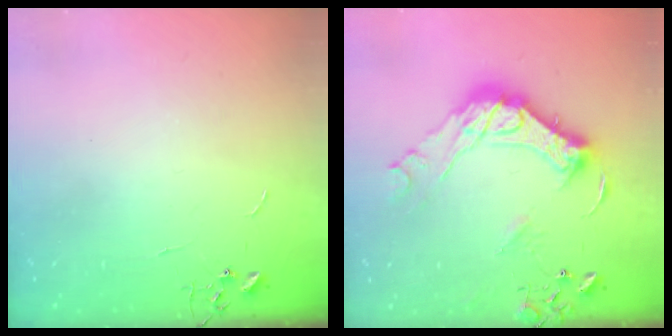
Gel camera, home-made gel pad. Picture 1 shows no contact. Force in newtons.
{"total": 19.0, "press": 18.9, "slide": 1.6}